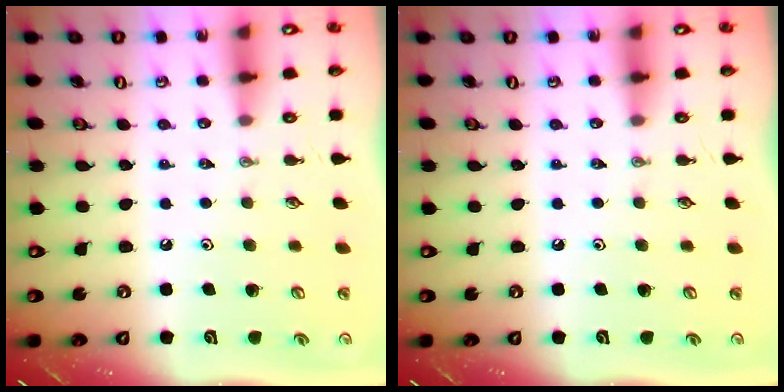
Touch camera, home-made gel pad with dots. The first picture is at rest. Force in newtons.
{"total": 0.0}